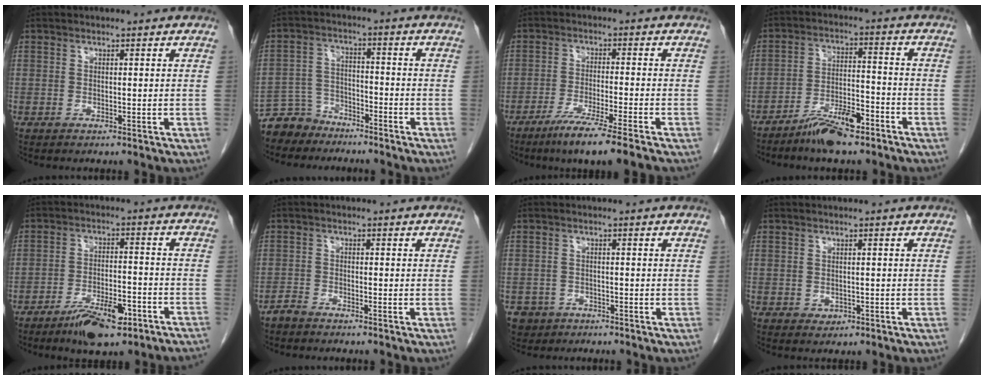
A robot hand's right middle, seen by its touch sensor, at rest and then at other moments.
{"total": 6.0, "force": [-5.3, 2.8, -0.3], "torque": [0.007, 0.004, -0.106]}
{"total": 8.3, "force": [-6.0, -1.1, 5.6], "torque": [-0.093, -0.024, -0.105]}
{"total": 8.0, "force": [-5.9, 2.0, 5.1], "torque": [-0.092, 0.000, -0.104]}
{"total": 9.5, "force": [-6.8, 2.3, 6.3], "torque": [-0.096, 0.001, -0.107]}
{"total": 1.8, "force": [-1.7, 0.4, 0.2], "torque": [-0.007, -0.001, -0.033]}
{"total": 4.1, "force": [-2.6, 3.3, 0.1], "torque": [-0.003, 0.007, -0.042]}
{"total": 1.1, "force": [-0.3, 0.9, 0.4], "torque": [-0.006, 0.002, 0.000]}